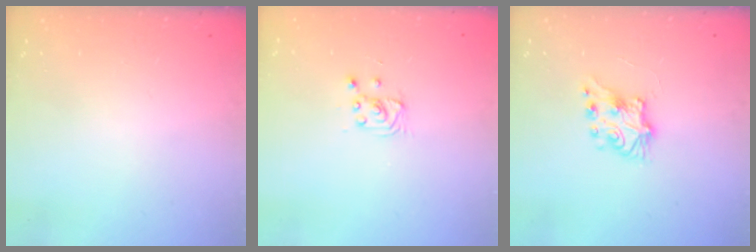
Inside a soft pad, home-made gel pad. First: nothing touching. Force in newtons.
{"total": 2.9, "press": 2.9, "slide": 0.4}
{"total": 7.8, "press": 7.8, "slide": 0.3}